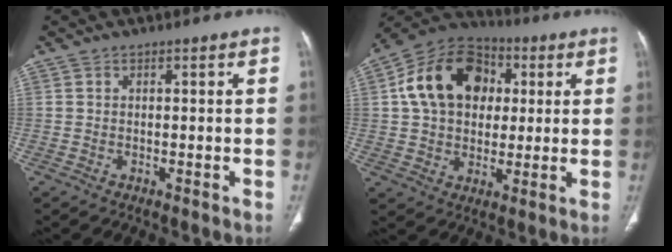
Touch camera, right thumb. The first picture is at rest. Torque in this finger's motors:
{"motor_torque": [0.78, 3.41, 1.00, -0.40, 0.13]}